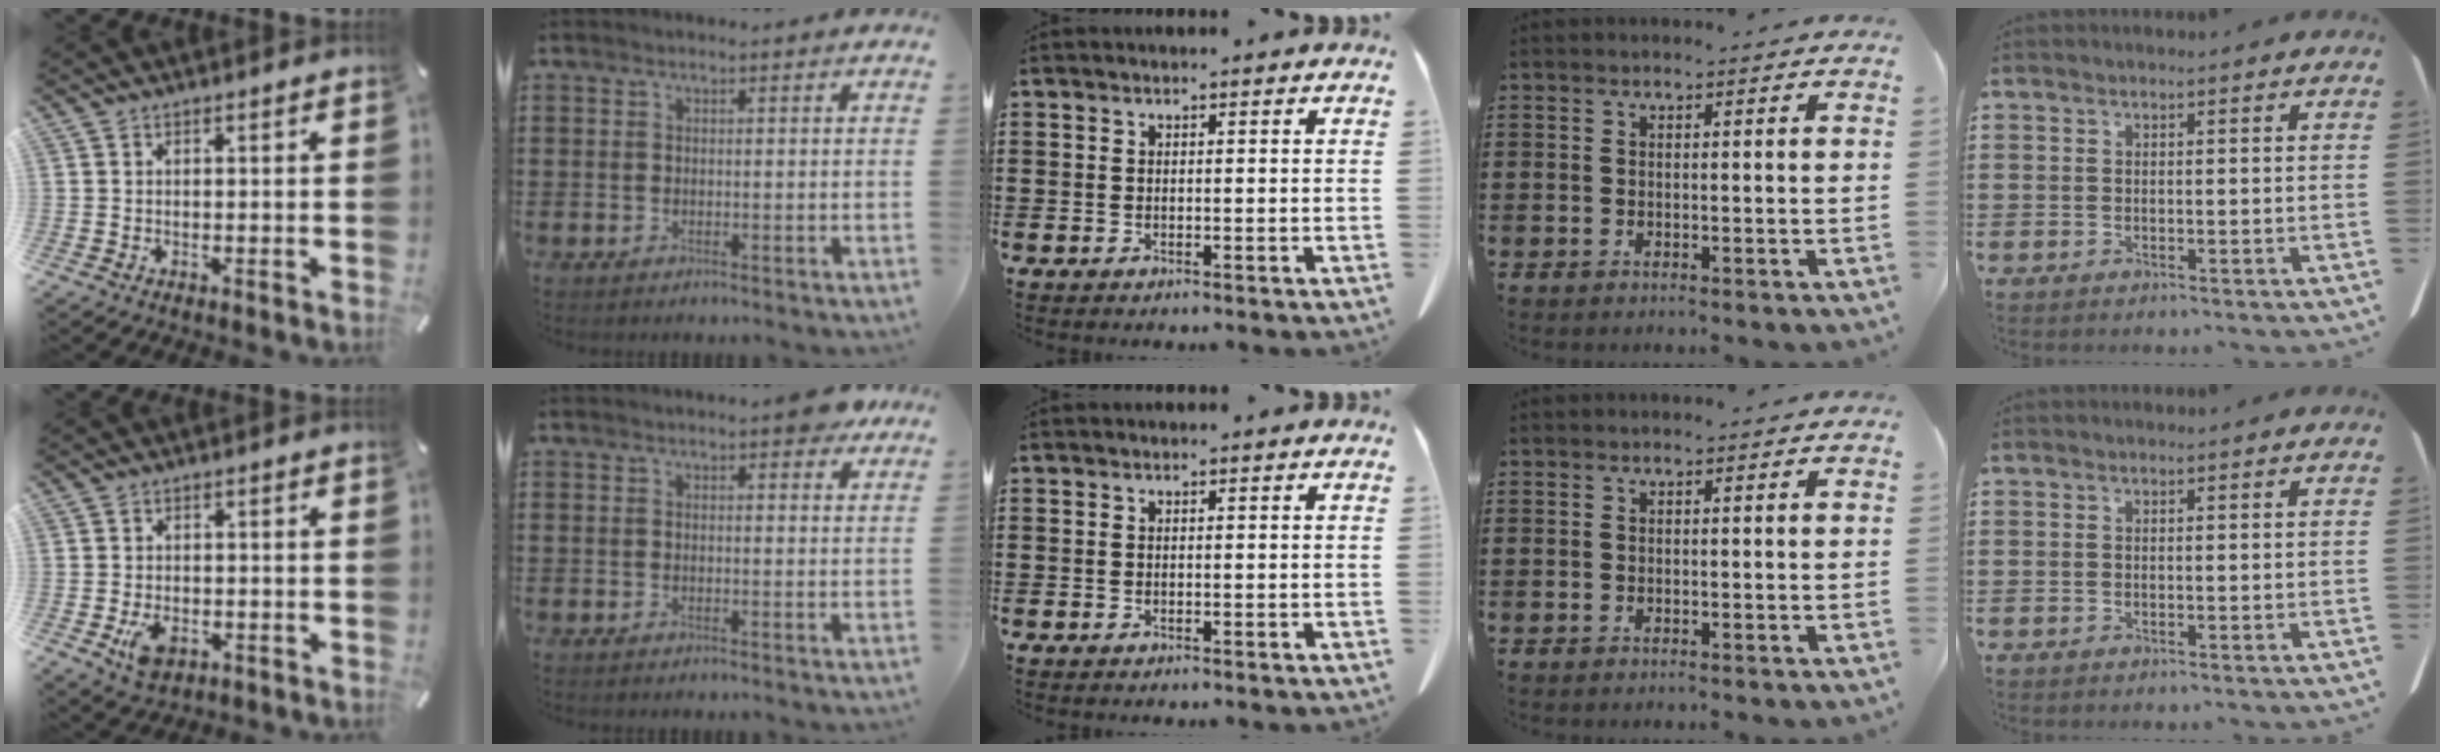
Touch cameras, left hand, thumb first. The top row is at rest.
{"thumb": {"total": 5.0, "force": [-1.7, 3.4, 3.3], "torque": [-0.082, -0.001, -0.033]}, "index": {"total": 3.7, "force": [2.8, 1.0, 2.2], "torque": [-0.027, -0.005, 0.046]}}